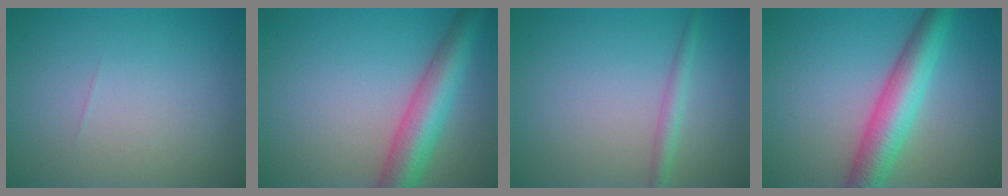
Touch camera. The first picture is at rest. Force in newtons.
{"total": 6.5, "press": 6.5, "slide": 0.2}
{"total": 1.7, "press": 1.7, "slide": 0.0}
{"total": 6.4, "press": 6.4, "slide": 0.3}